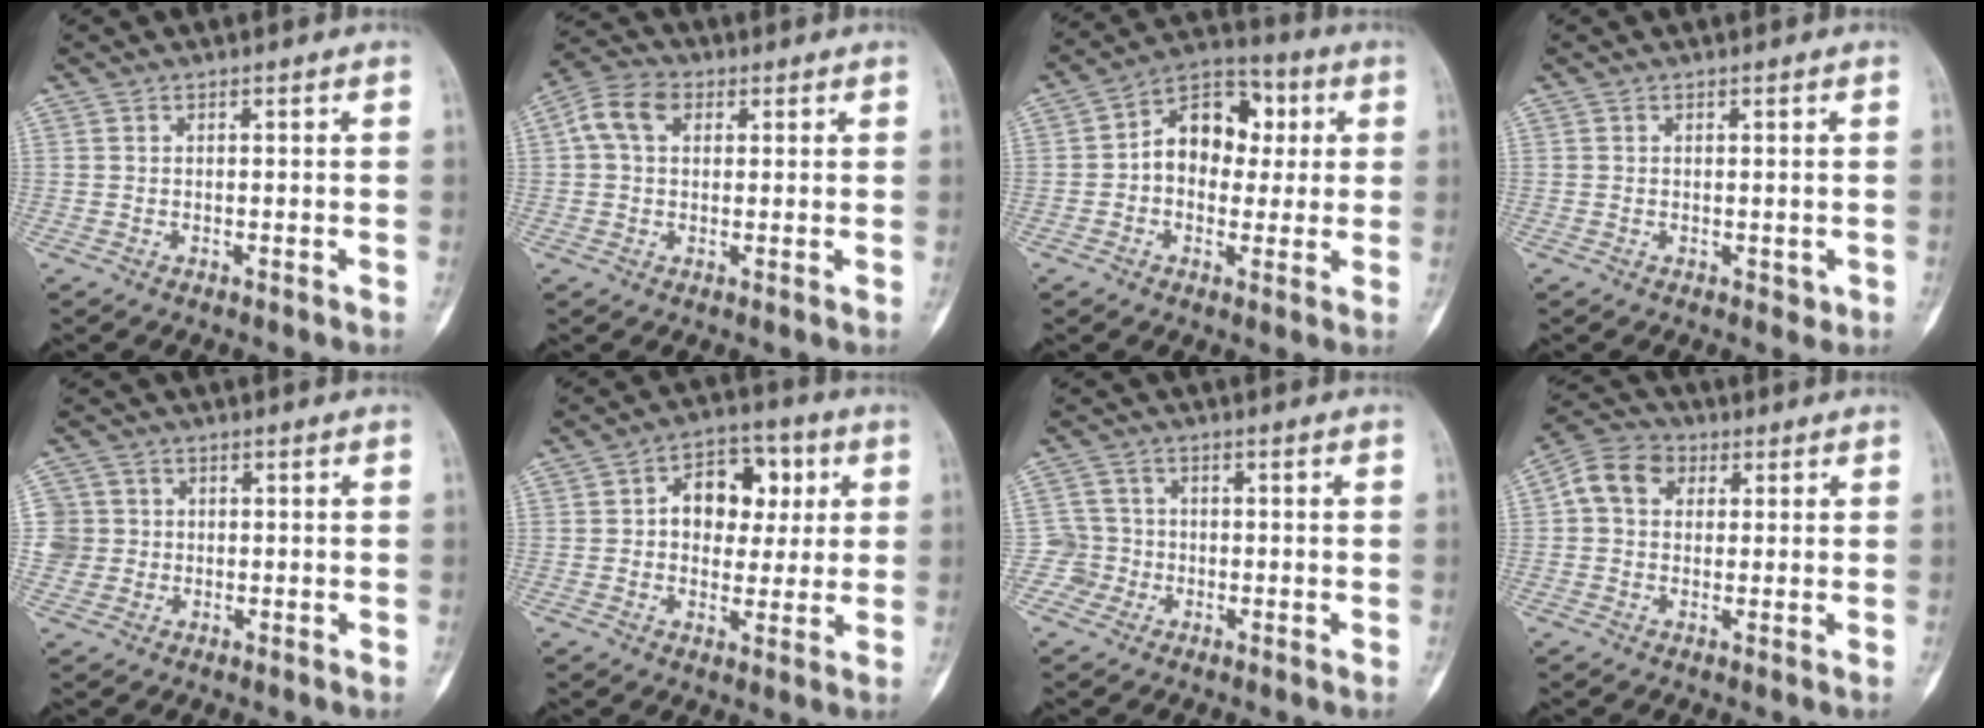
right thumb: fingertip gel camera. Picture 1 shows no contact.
{"total": 7.2, "force": [2.0, 5.1, 4.7], "torque": [-0.084, 0.021, 0.031]}
{"total": 12.5, "force": [1.5, 9.1, 8.4], "torque": [-0.086, 0.026, 0.012]}
{"total": 1.0, "force": [0.0, 0.9, 0.5], "torque": [-0.001, 0.001, 0.002]}
{"total": 5.1, "force": [0.2, 5.1, 0.3], "torque": [0.020, 0.010, 0.000]}
{"total": 11.8, "force": [2.4, 8.5, 7.9], "torque": [-0.062, 0.013, 0.032]}
{"total": 4.0, "force": [-1.3, 3.7, -0.4], "torque": [0.033, 0.014, -0.032]}
{"total": 7.8, "force": [1.8, 6.2, 4.3], "torque": [-0.064, 0.019, 0.021]}